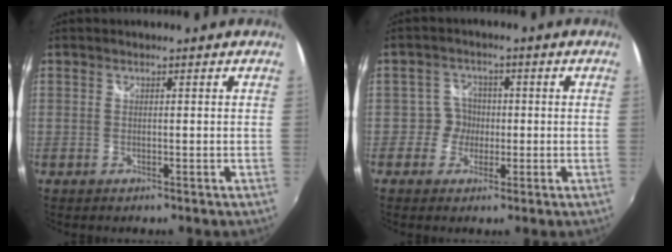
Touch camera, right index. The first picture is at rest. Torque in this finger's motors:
{"motor_torque": [0.03, -0.05, -0.02, -0.01]}